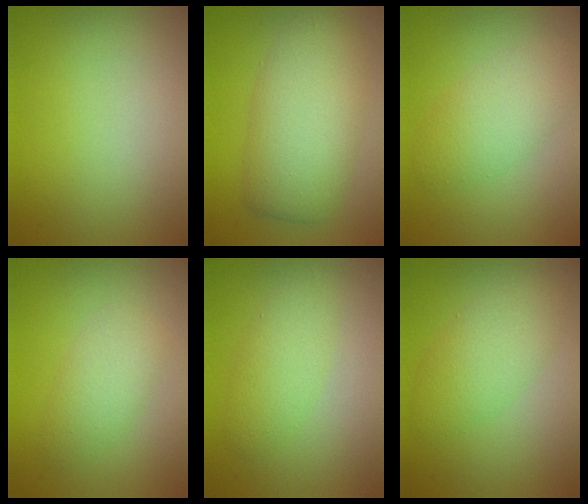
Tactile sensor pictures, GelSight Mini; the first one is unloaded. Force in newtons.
{"total": 7.0, "press": 7.0, "slide": 0.2}
{"total": 3.8, "press": 3.8, "slide": 0.2}
{"total": 2.7, "press": 2.7, "slide": 0.1}
{"total": 2.4, "press": 2.4, "slide": 0.1}
{"total": 3.5, "press": 3.5, "slide": 0.2}